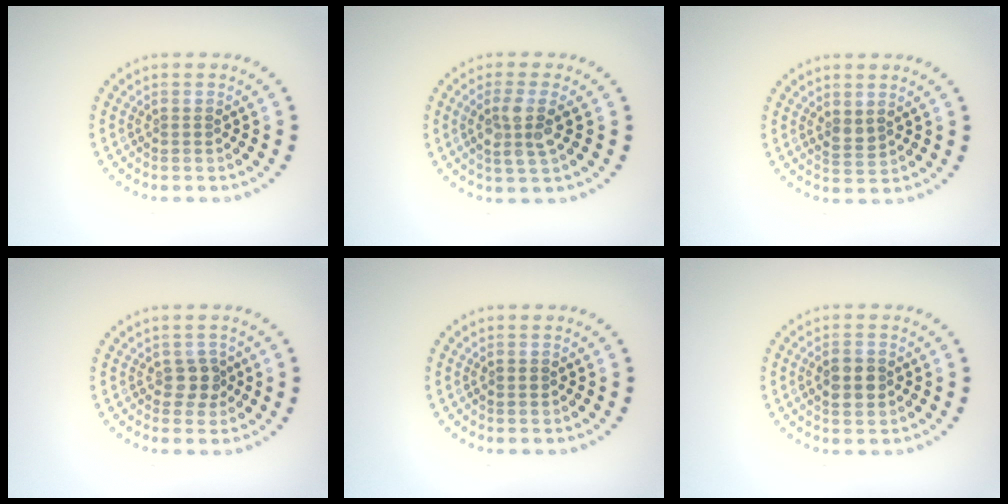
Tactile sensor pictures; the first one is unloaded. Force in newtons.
{"total": 3.0, "press": 2.7, "slide": 1.2}
{"total": 1.2, "press": 1.1, "slide": 0.5}
{"total": 1.6, "press": 1.5, "slide": 0.8}
{"total": 0.9, "press": 0.9, "slide": 0.1}
{"total": 2.7, "press": 2.7, "slide": 0.0}